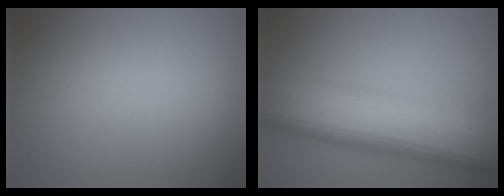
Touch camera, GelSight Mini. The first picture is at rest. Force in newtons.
{"total": 12.5, "press": 12.5, "slide": 0.0}